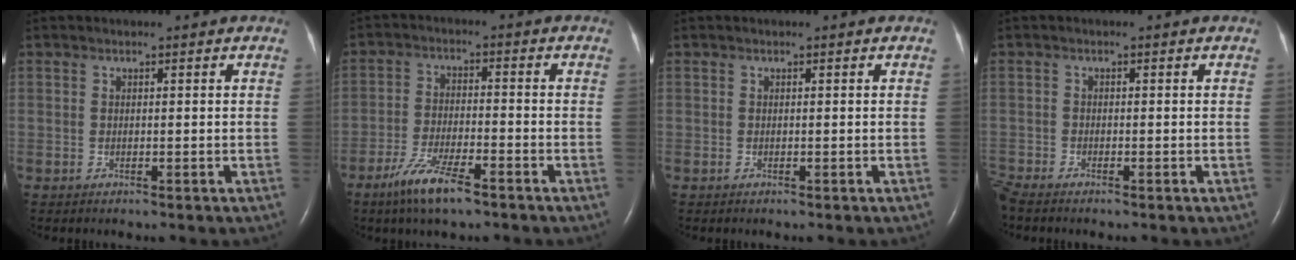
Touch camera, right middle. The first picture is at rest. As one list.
[{"total": 7.5, "force": [-5.1, 1.2, 5.4], "torque": [-0.116, -0.012, -0.093]}, {"total": 0.0}, {"total": 1.6, "force": [-1.6, -0.1, 0.3], "torque": [-0.016, -0.008, -0.034]}]